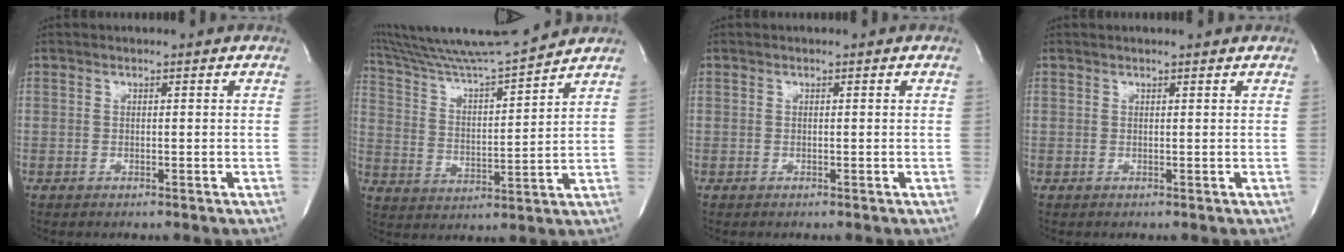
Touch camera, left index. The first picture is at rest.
{"total": 15.4, "force": [14.6, -1.4, 4.8], "torque": [-0.099, -0.020, 0.246]}
{"total": 0.0}
{"total": 2.6, "force": [2.5, 0.2, 0.8], "torque": [-0.012, 0.018, 0.028]}